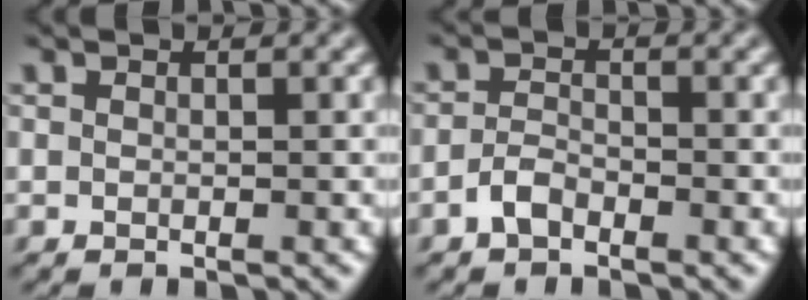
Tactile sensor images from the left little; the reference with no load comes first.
{"total": 1.9, "force": [-1.5, 0.7, 1.0], "torque": [-0.020, 0.005, -0.033]}